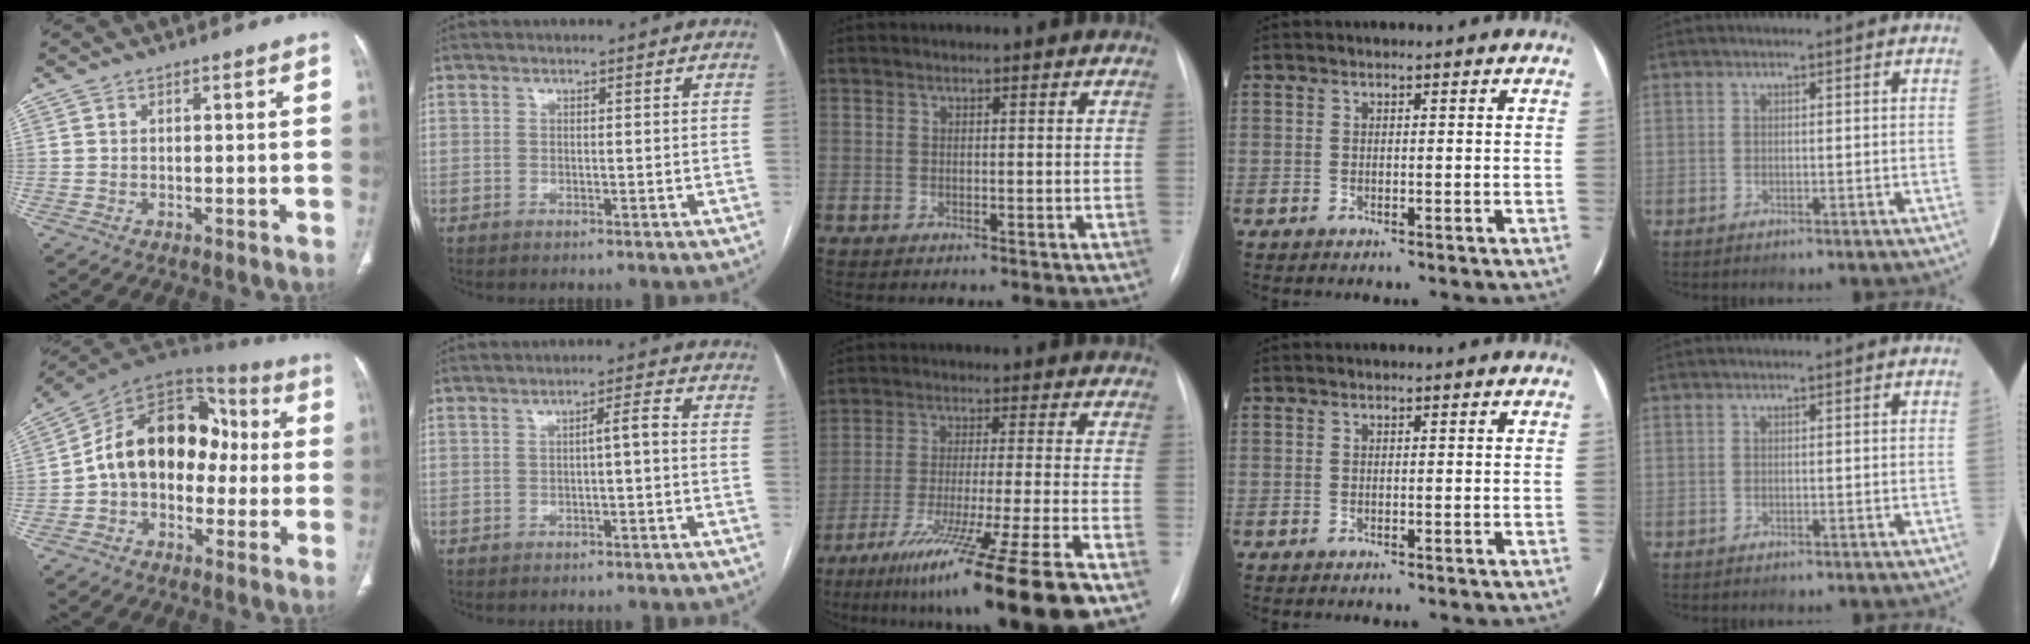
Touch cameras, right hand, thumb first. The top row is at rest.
{"thumb": {"total": 17.3, "force": [-0.8, 12.2, 12.3], "torque": [-0.159, 0.055, -0.028]}, "index": {"total": 2.4, "force": [-0.3, 0.2, 2.4], "torque": [-0.034, 0.006, -0.004]}, "middle": {"total": 18.1, "force": [-11.6, -1.5, 13.8], "torque": [-0.206, -0.059, -0.193]}}